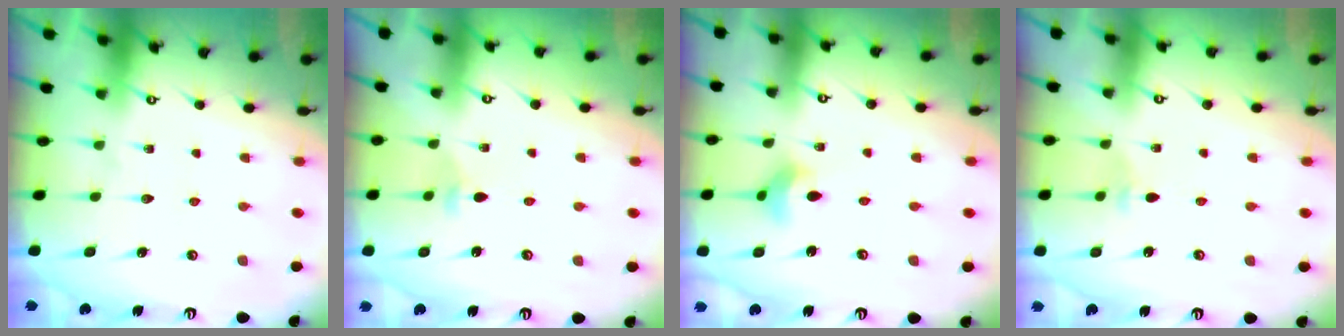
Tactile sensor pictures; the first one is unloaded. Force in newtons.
{"total": 2.5, "press": 2.4, "slide": 0.6}
{"total": 4.7, "press": 4.7, "slide": 0.8}
{"total": 2.2, "press": 2.1, "slide": 0.6}